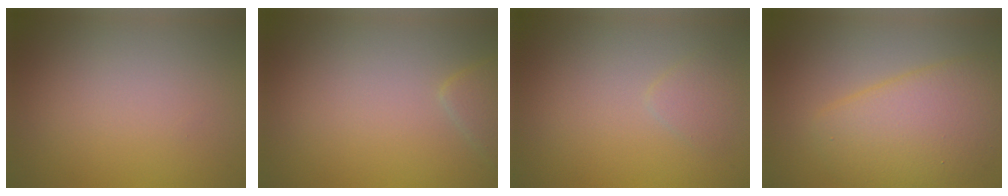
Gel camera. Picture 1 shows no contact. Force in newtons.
{"total": 1.6, "press": 1.6, "slide": 0.1}
{"total": 1.3, "press": 1.3, "slide": 0.1}
{"total": 6.1, "press": 6.1, "slide": 0.1}